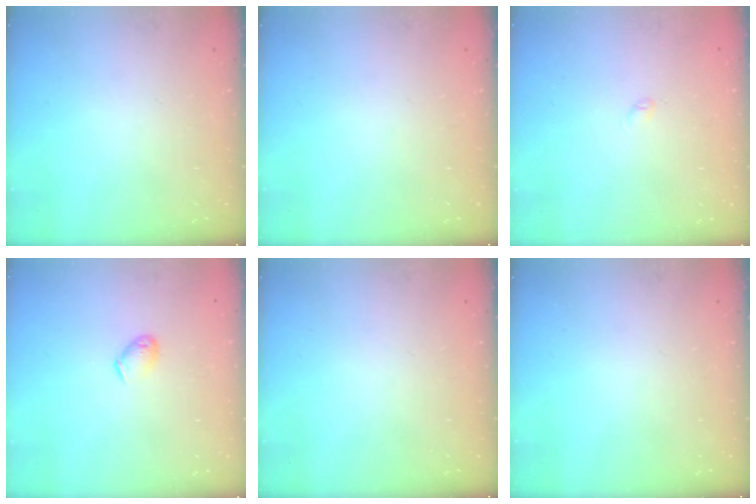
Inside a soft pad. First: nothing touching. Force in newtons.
{"total": 0.0}
{"total": 2.3, "press": 2.3, "slide": 0.3}
{"total": 5.0, "press": 4.9, "slide": 0.9}
{"total": 0.0}
{"total": 0.0}